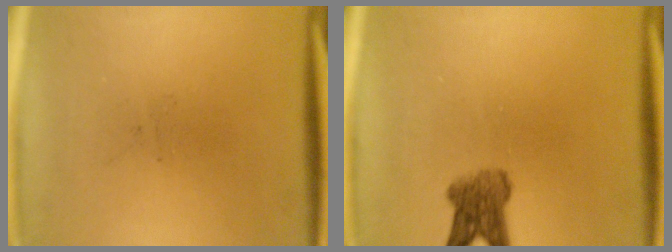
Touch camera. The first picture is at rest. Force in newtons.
{"total": 4.7}